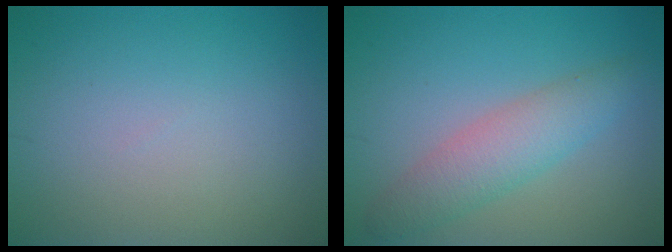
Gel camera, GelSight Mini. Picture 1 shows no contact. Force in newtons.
{"total": 3.9, "press": 3.9, "slide": 0.1}